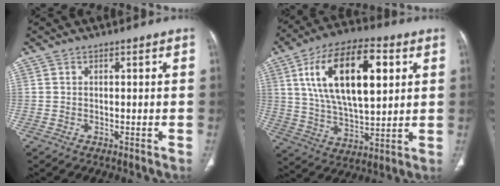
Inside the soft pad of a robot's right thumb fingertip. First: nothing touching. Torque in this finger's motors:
{"motor_torque": [-1.28, 2.66, 2.02, 0.55, 0.66]}